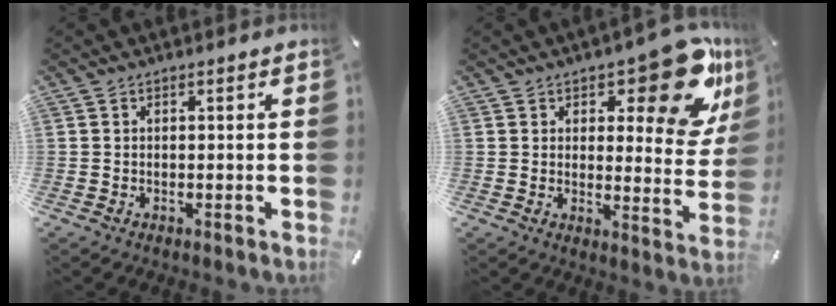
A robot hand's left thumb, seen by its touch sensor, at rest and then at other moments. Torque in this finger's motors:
{"motor_torque": [0.63, 0.52, 0.58, 0.17, 0.09]}